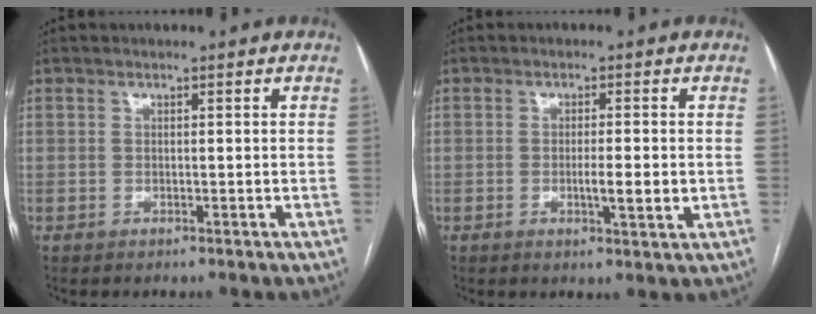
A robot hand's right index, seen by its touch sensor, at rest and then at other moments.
{"total": 3.8, "force": [-0.6, 0.4, 3.7], "torque": [-0.058, -0.004, -0.008]}